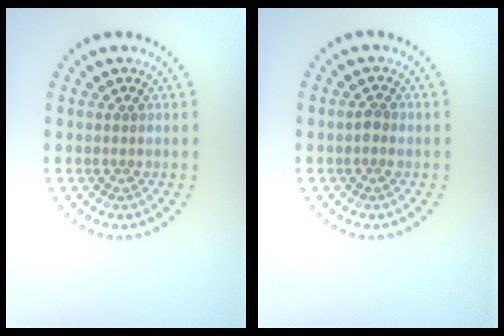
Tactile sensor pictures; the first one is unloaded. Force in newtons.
{"total": 0.9, "press": 0.9, "slide": 0.1}